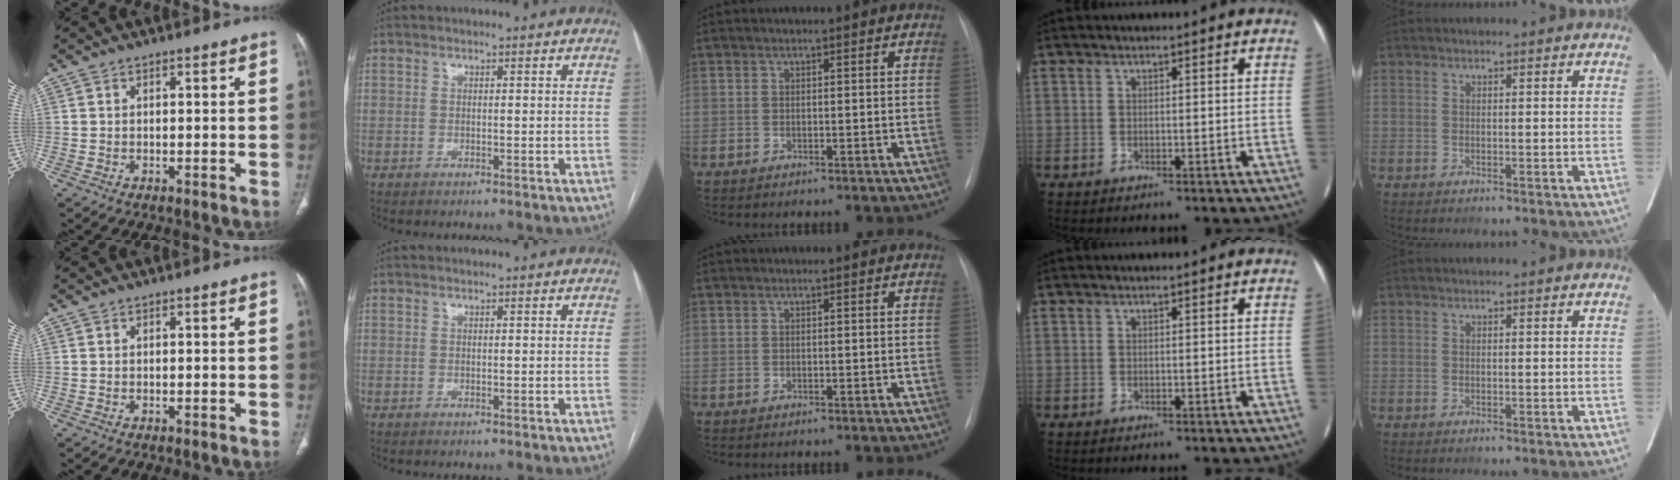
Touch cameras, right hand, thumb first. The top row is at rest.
{}